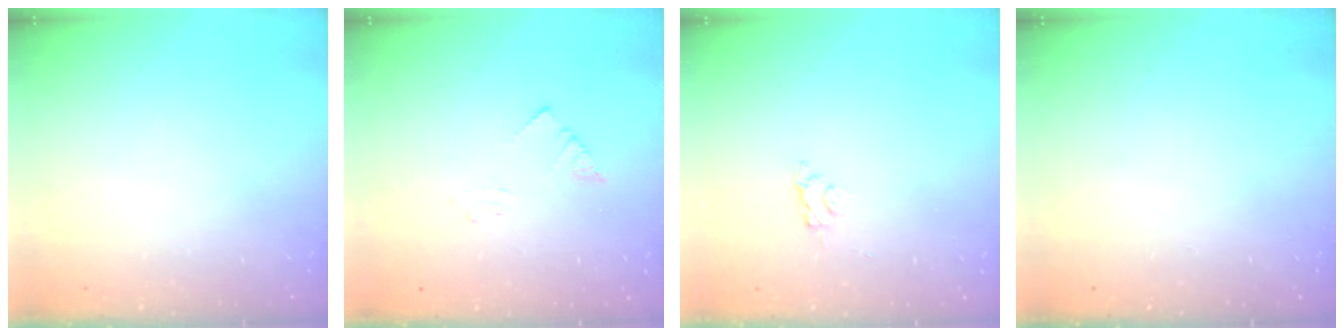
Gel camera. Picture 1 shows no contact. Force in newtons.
{"total": 2.1, "press": 2.1, "slide": 0.3}
{"total": 3.1, "press": 3.0, "slide": 0.5}
{"total": 0.0}